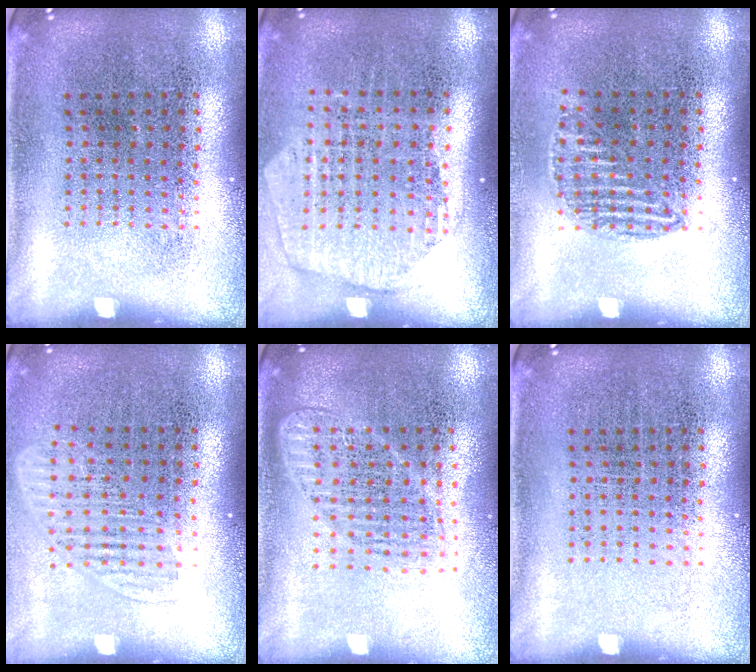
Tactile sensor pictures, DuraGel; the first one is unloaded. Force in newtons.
{"total": 1.7, "press": 1.5, "slide": 0.8}
{"total": 1.1, "press": 1.0, "slide": 0.4}
{"total": 1.4, "press": 1.2, "slide": 0.8}
{"total": 1.6, "press": 1.4, "slide": 0.7}
{"total": 0.0}